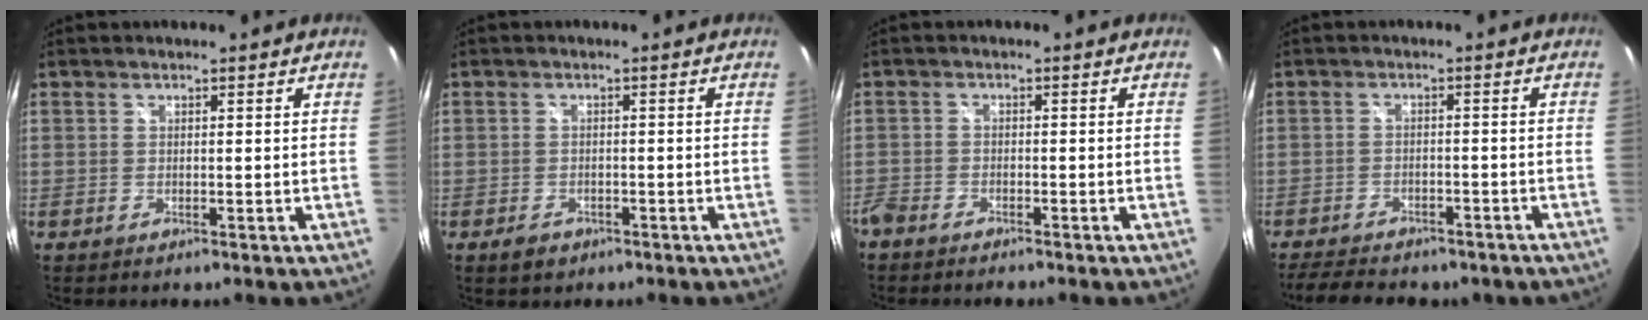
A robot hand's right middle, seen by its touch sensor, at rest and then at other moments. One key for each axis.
{"total": 2.7, "fx": -1.6, "fy": 1.8, "fz": 1.1, "tx": -0.023, "ty": 0.000, "tz": -0.023}
{"total": 4.1, "fx": -3.6, "fy": 1.3, "fz": 1.4, "tx": -0.048, "ty": -0.014, "tz": -0.070}
{"total": 12.0, "fx": -9.6, "fy": 4.9, "fz": 5.3, "tx": -0.122, "ty": -0.012, "tz": -0.133}